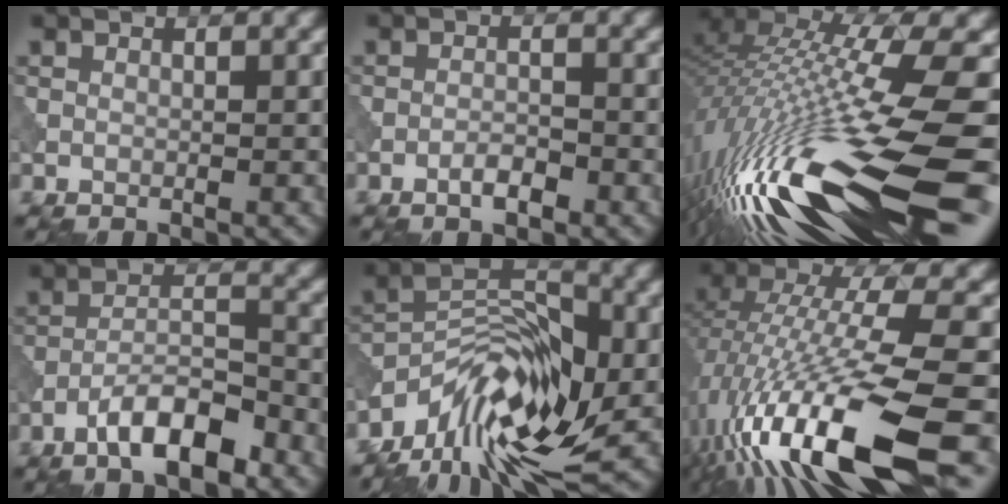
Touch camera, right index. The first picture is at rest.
{"total": 2.0, "force": [-1.2, 0.6, 1.5], "torque": [-0.024, 0.004, -0.024]}
{"total": 17.4, "force": [-5.1, 5.0, 15.8], "torque": [-0.317, 0.004, -0.086]}
{"total": 6.2, "force": [-3.9, 1.9, 4.4], "torque": [-0.072, 0.010, -0.072]}
{"total": 11.4, "force": [-6.5, 5.1, 8.0], "torque": [-0.121, 0.007, -0.125]}
{"total": 16.7, "force": [-6.8, 4.0, 14.7], "torque": [-0.294, -0.002, -0.121]}